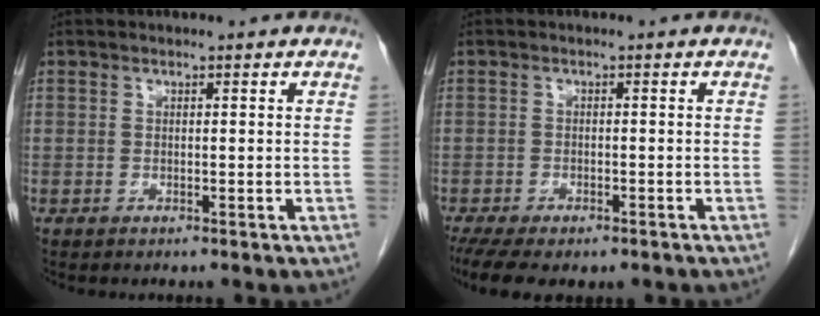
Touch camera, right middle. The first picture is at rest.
{"total": 10.1, "force": [-7.2, 4.1, 5.8], "torque": [-0.107, -0.011, -0.102]}